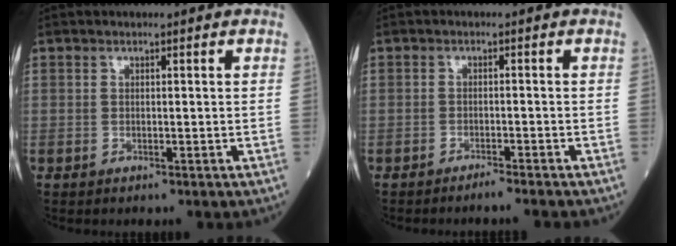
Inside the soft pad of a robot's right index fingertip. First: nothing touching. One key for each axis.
{"total": 2.5, "fx": -2.2, "fy": -0.6, "fz": 1.0, "tx": -0.012, "ty": 0.002, "tz": -0.030}